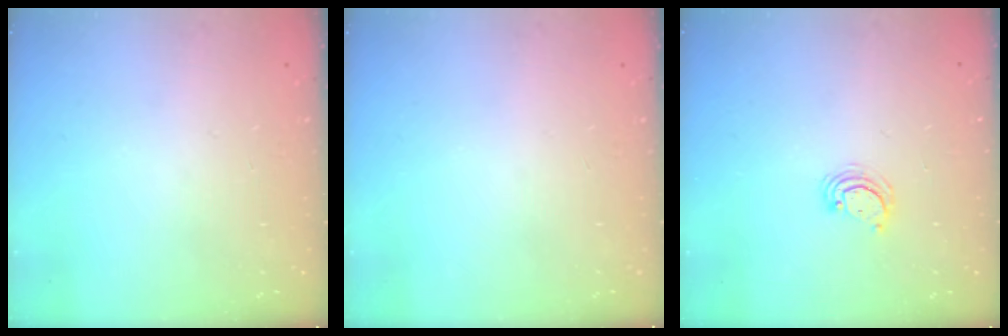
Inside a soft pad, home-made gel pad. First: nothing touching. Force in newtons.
{"total": 0.0}
{"total": 4.3, "press": 4.3, "slide": 0.4}